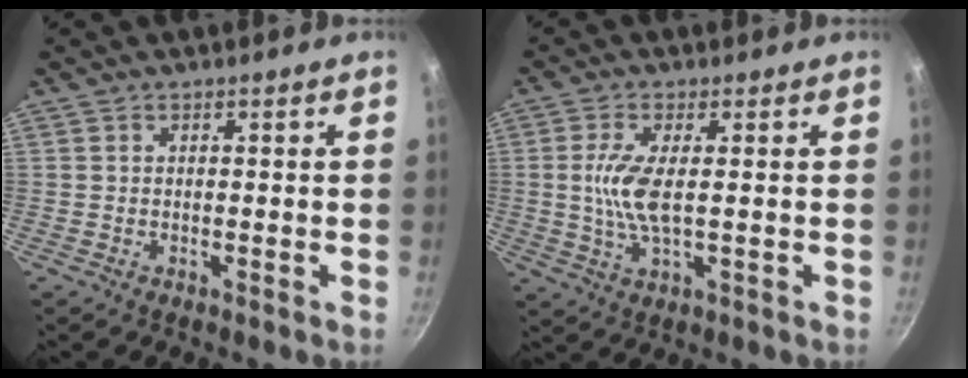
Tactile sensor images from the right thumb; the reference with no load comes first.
{"total": 7.0, "force": [0.4, 2.3, 6.6], "torque": [-0.147, -0.003, 0.008]}